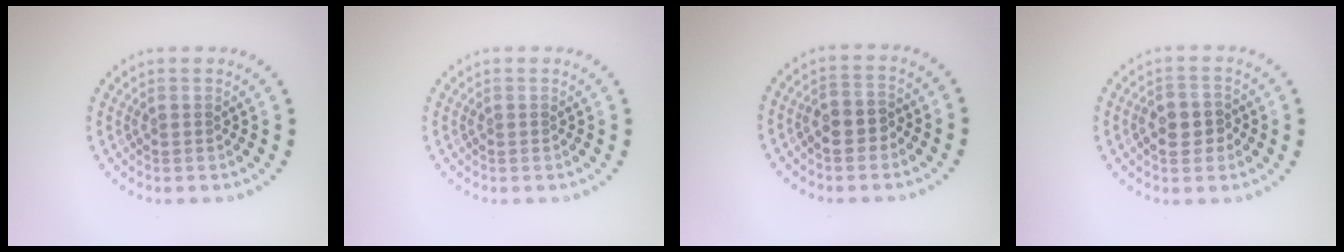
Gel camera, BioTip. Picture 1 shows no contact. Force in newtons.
{"total": 0.0}
{"total": 2.0, "press": 1.9, "slide": 0.6}
{"total": 2.8, "press": 2.7, "slide": 0.6}